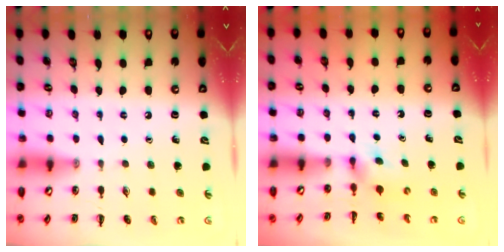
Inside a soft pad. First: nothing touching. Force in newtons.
{"total": 3.2, "press": 2.9, "slide": 1.4}